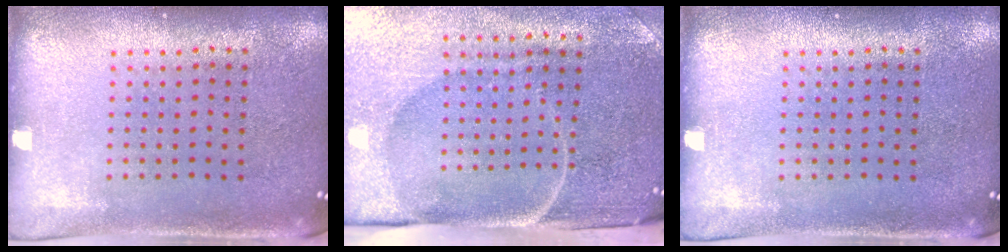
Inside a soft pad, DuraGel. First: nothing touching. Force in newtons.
{"total": 4.9, "press": 4.0, "slide": 2.8}
{"total": 0.0}